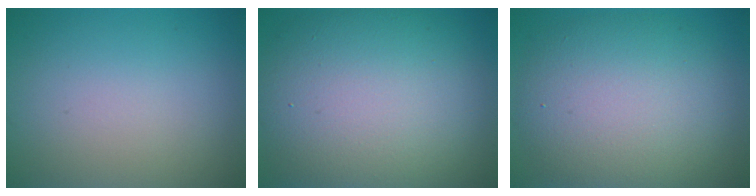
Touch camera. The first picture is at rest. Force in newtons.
{"total": 13.1, "press": 13.1, "slide": 1.0}
{"total": 9.4, "press": 9.4, "slide": 0.6}